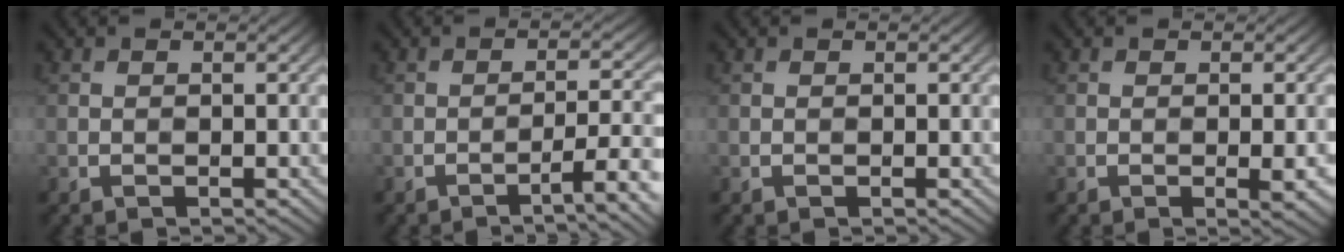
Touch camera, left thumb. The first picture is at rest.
{"total": 3.7, "force": [-2.0, 0.5, 3.1], "torque": [-0.051, 0.012, -0.038]}
{"total": 0.0}
{"total": 2.4, "force": [-0.6, 0.4, 2.3], "torque": [-0.037, -0.001, -0.008]}